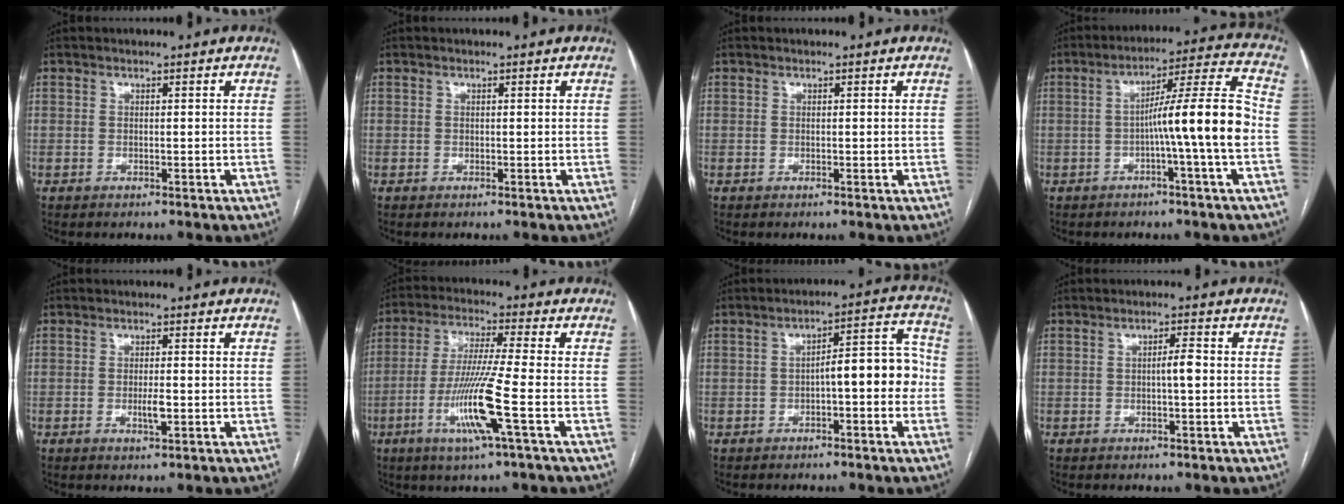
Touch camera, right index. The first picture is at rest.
{"total": 0.0}
{"total": 0.0}
{"total": 11.6, "force": [-2.3, -1.4, 11.2], "torque": [-0.175, 0.020, -0.040]}
{"total": 2.3, "force": [-0.6, 0.5, 2.2], "torque": [-0.043, -0.002, -0.008]}
{"total": 11.4, "force": [-3.9, -1.1, 10.7], "torque": [-0.213, -0.018, -0.079]}
{"total": 8.6, "force": [-1.4, 2.3, 8.2], "torque": [-0.104, 0.042, -0.017]}
{"total": 2.4, "force": [-0.2, 0.2, 2.3], "torque": [-0.039, 0.003, -0.005]}